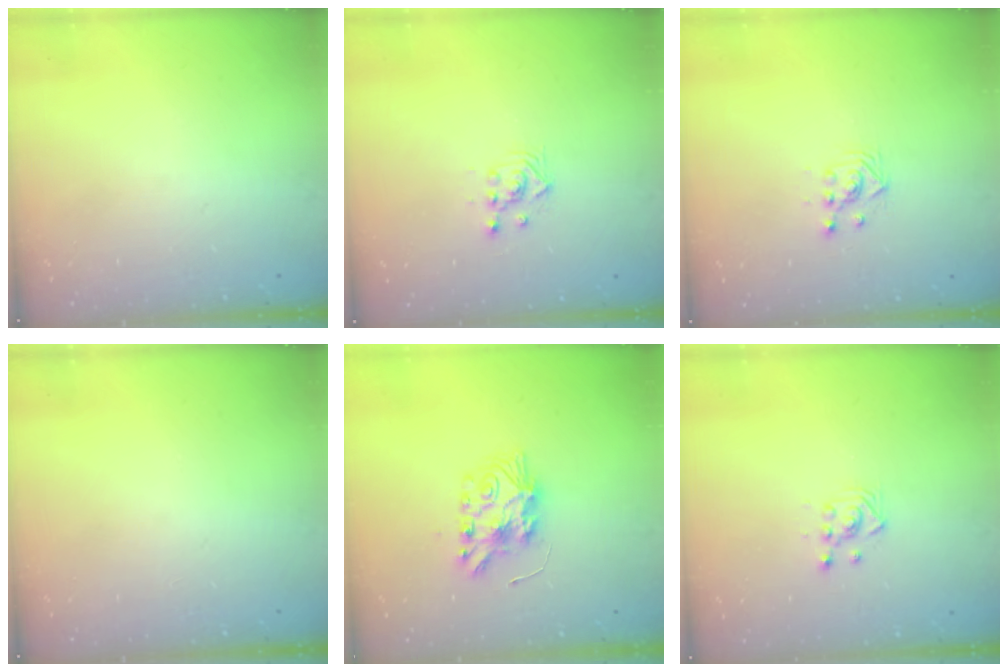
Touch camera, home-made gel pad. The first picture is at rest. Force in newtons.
{"total": 2.3, "press": 2.3, "slide": 0.2}
{"total": 3.0, "press": 3.0, "slide": 0.1}
{"total": 0.0}
{"total": 8.4, "press": 8.4, "slide": 0.7}
{"total": 3.0, "press": 3.0, "slide": 0.5}